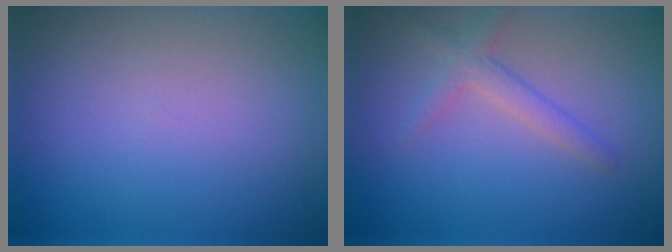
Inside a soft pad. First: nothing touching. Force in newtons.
{"total": 2.0, "press": 2.0, "slide": 0.1}